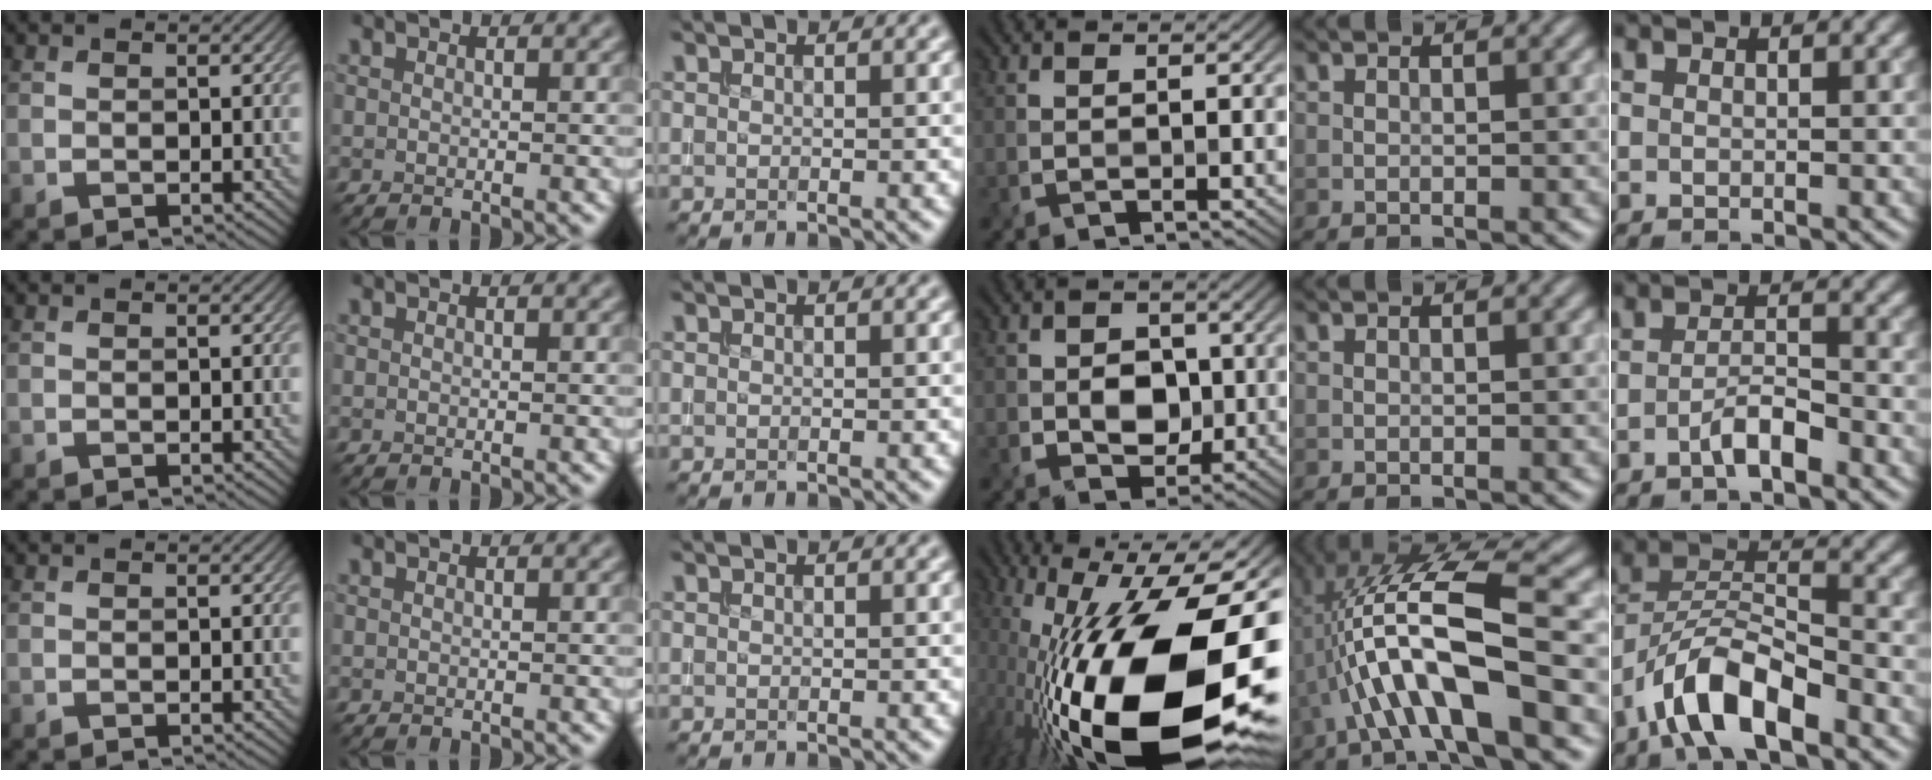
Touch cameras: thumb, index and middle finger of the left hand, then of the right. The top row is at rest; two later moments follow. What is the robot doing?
{"motion": "extract", "object": "bucket"}